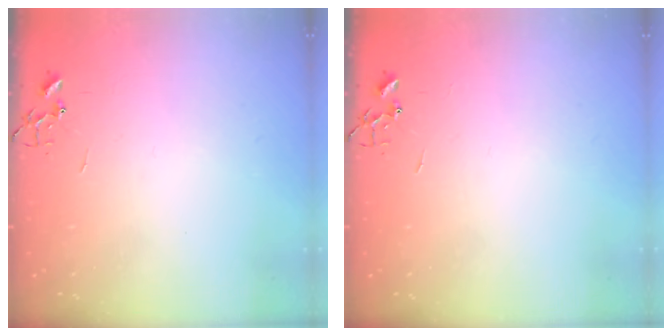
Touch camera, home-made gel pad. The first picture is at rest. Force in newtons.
{"total": 0.0}